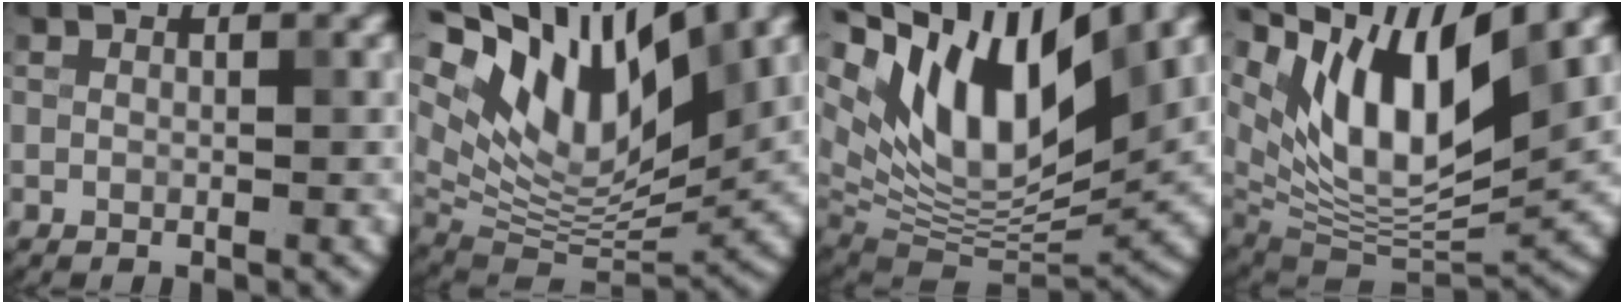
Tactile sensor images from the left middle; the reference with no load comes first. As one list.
[{"total": 14.1, "force": [7.2, 6.0, 10.5], "torque": [-0.205, 0.019, 0.133]}, {"total": 13.9, "force": [6.5, 6.0, 10.6], "torque": [-0.184, 0.009, 0.123]}, {"total": 12.4, "force": [6.6, 4.4, 9.6], "torque": [-0.160, 0.005, 0.124]}]